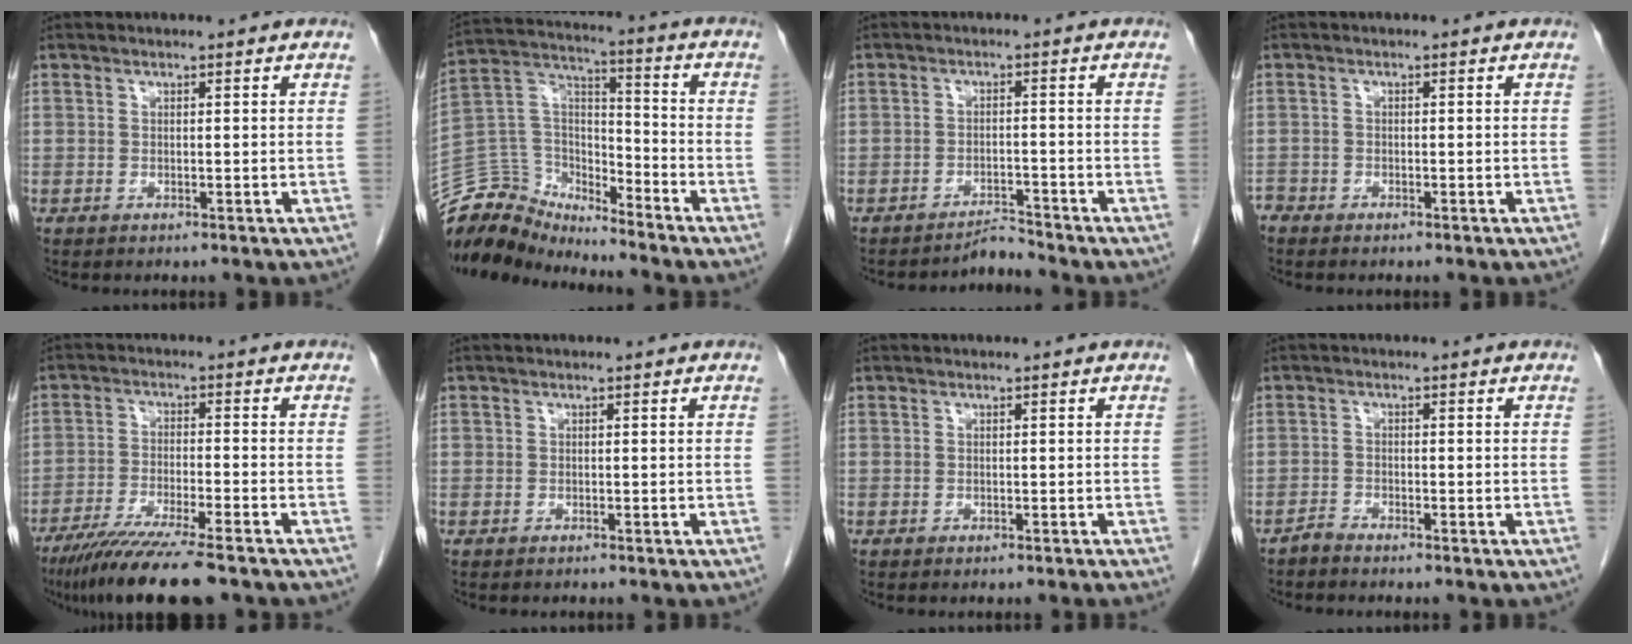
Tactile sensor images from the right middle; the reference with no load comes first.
{"total": 11.5, "force": [-11.3, 2.3, 0.0], "torque": [-0.003, 0.062, -0.221]}
{"total": 2.6, "force": [-2.4, -0.5, -0.6], "torque": [0.016, -0.008, -0.038]}
{"total": 1.6, "force": [-1.5, 0.6, 0.0], "torque": [-0.004, -0.002, -0.027]}
{"total": 12.2, "force": [-9.6, 0.5, 7.5], "torque": [-0.120, -0.032, -0.154]}
{"total": 0.6, "force": [-0.5, 0.3, 0.0], "torque": [-0.008, 0.000, -0.011]}
{"total": 0.7, "force": [-0.6, -0.2, 0.3], "torque": [-0.002, 0.001, -0.009]}
{"total": 1.4, "force": [-1.4, 0.0, 0.0], "torque": [-0.002, -0.003, -0.027]}